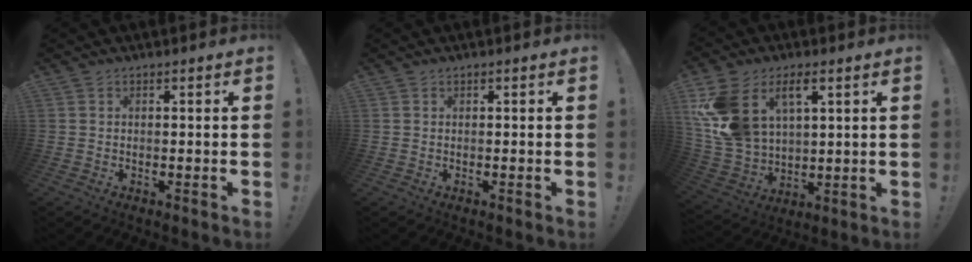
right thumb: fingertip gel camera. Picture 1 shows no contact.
{"total": 0.0}
{"total": 15.0, "force": [6.8, 9.8, 9.1], "torque": [-0.198, -0.033, 0.130]}